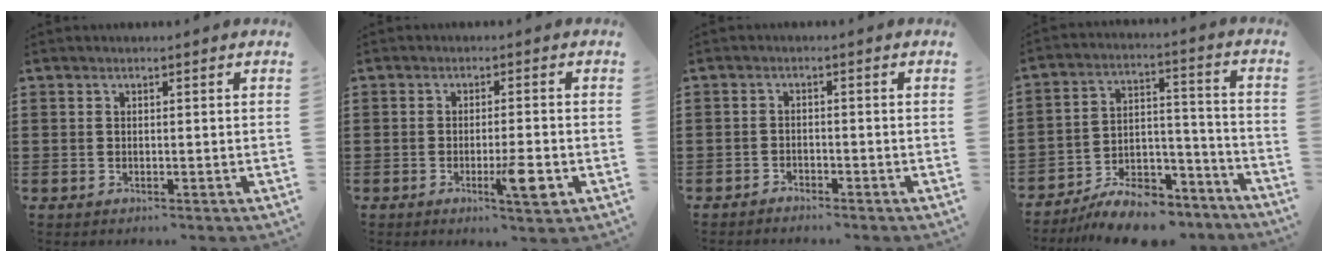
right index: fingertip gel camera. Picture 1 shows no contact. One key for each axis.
{"total": 5.6, "fx": -2.0, "fy": 0.8, "fz": 5.1, "tx": -0.094, "ty": -0.015, "tz": -0.034}
{"total": 1.3, "fx": -1.3, "fy": 0.2, "fz": 0.1, "tx": -0.008, "ty": 0.001, "tz": -0.028}
{"total": 9.9, "fx": -8.6, "fy": 3.3, "fz": 3.5, "tx": -0.045, "ty": 0.043, "tz": -0.156}